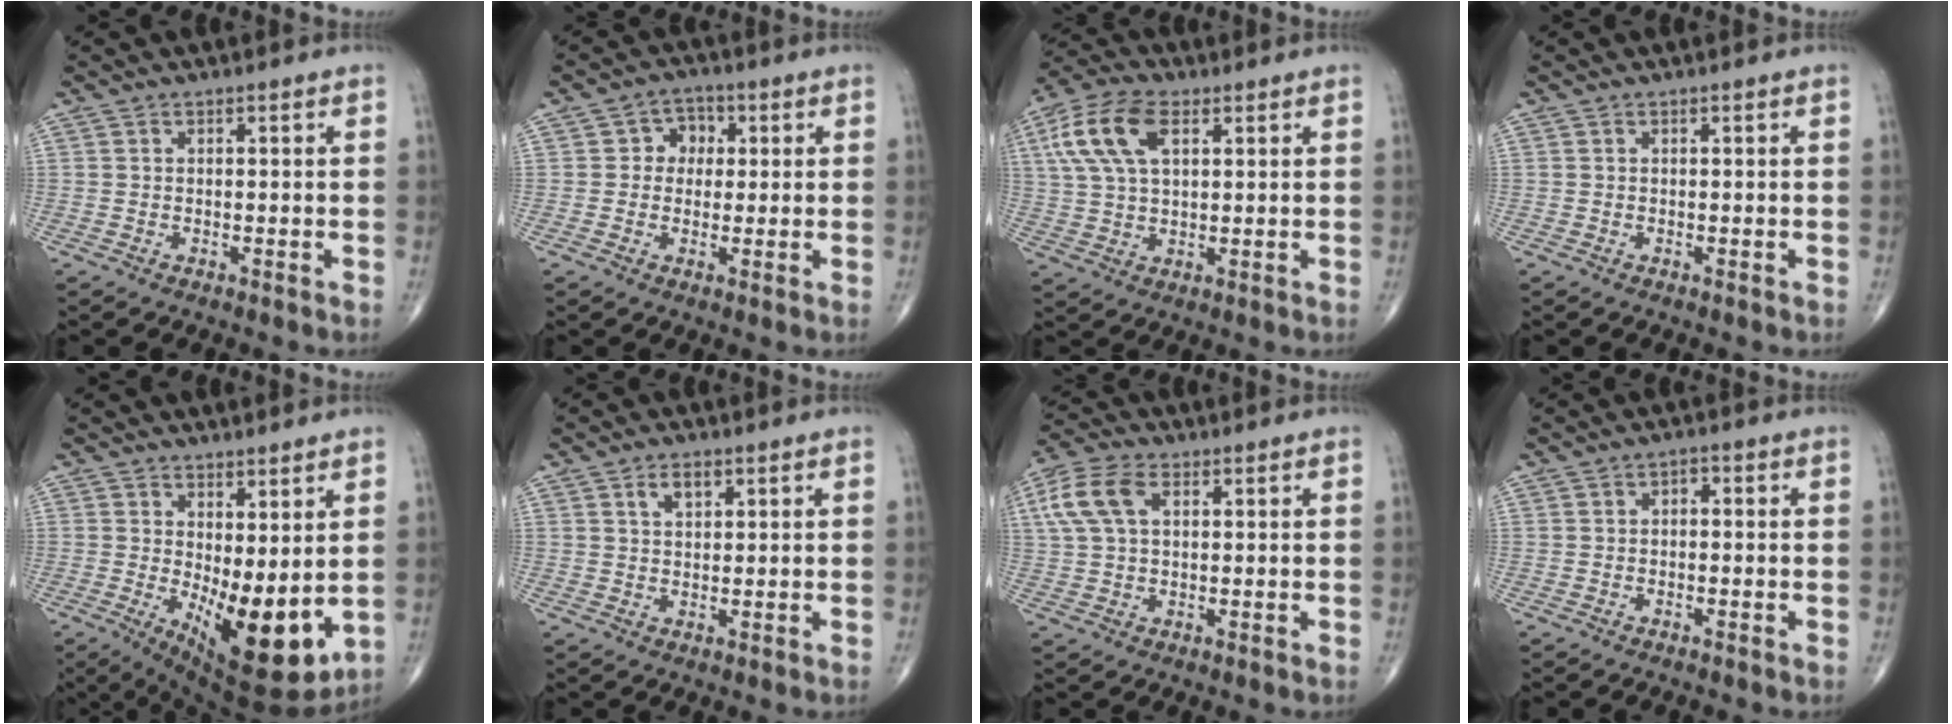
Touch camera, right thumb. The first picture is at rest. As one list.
[{"total": 4.8, "force": [0.9, 4.2, 2.1], "torque": [0.002, 0.007, 0.004]}, {"total": 12.4, "force": [4.3, 6.4, 9.7], "torque": [-0.204, 0.010, 0.082]}, {"total": 0.0}, {"total": 13.6, "force": [-0.3, 5.5, 12.4], "torque": [-0.179, -0.033, 0.016]}, {"total": 3.2, "force": [1.6, 1.7, 2.1], "torque": [-0.031, -0.006, 0.030]}, {"total": 9.0, "force": [2.7, 5.2, 6.9], "torque": [-0.157, 0.019, 0.051]}, {"total": 1.6, "force": [0.0, 1.0, 1.2], "torque": [-0.011, 0.007, -0.007]}]